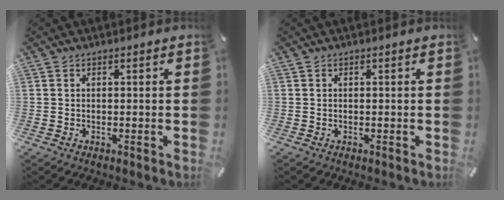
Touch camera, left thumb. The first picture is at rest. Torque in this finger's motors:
{"motor_torque": [0.00, 0.00, 0.01, -0.01, 0.00]}